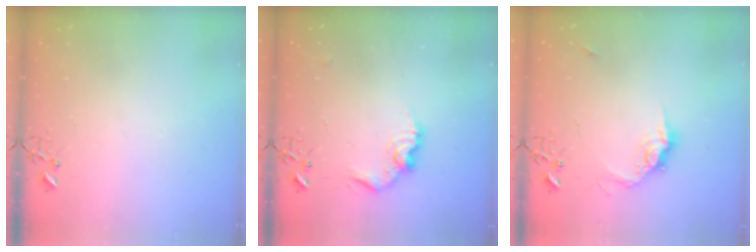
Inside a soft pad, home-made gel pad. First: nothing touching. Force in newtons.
{"total": 9.9, "press": 9.9, "slide": 0.1}
{"total": 11.3, "press": 11.2, "slide": 0.7}